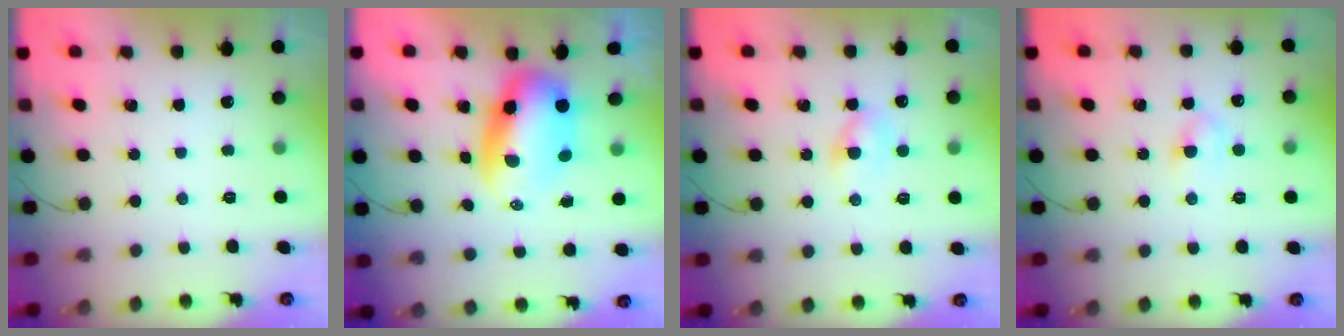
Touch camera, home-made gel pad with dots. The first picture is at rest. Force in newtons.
{"total": 8.3, "press": 7.9, "slide": 2.3}
{"total": 2.5, "press": 2.3, "slide": 0.9}
{"total": 3.8, "press": 3.5, "slide": 1.4}